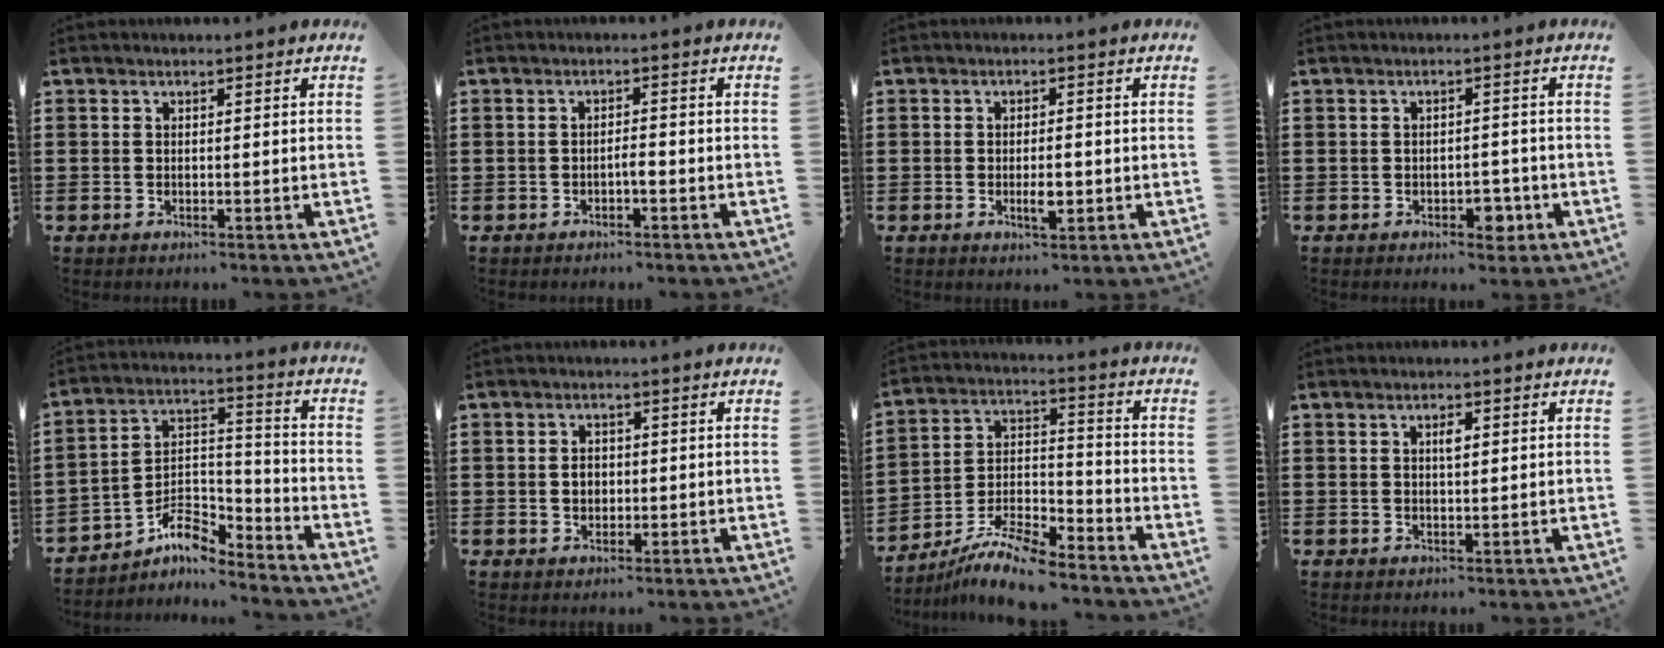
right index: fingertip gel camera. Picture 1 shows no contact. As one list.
[{"total": 1.4, "force": [-0.7, 0.3, 1.1], "torque": [-0.024, 0.000, -0.012]}, {"total": 3.3, "force": [-0.7, 1.1, 3.1], "torque": [-0.053, 0.002, -0.011]}, {"total": 3.3, "force": [-1.7, 1.7, 2.2], "torque": [-0.037, 0.003, -0.032]}, {"total": 7.1, "force": [-5.7, 2.5, 3.4], "torque": [-0.072, -0.003, -0.113]}, {"total": 2.2, "force": [-0.1, 1.7, 1.5], "torque": [-0.023, 0.004, -0.006]}, {"total": 9.1, "force": [-8.2, 1.7, 3.7], "torque": [-0.073, 0.019, -0.160]}, {"total": 1.7, "force": [0.5, 0.6, 1.6], "torque": [-0.032, 0.005, 0.006]}]